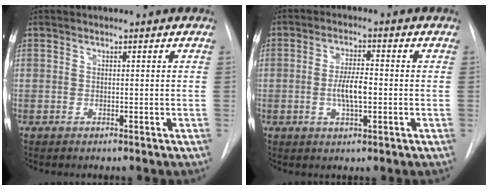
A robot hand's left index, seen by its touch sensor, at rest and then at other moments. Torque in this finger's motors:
{"motor_torque": [0.95, -0.05, 0.38, 0.05]}